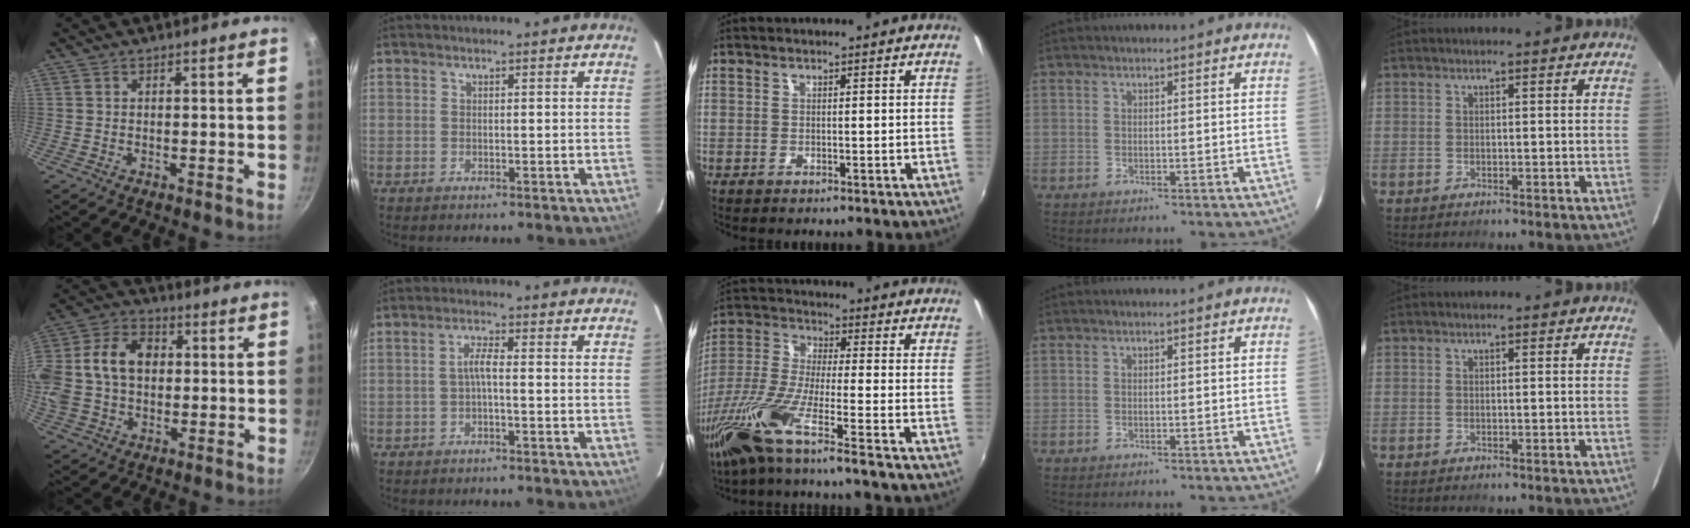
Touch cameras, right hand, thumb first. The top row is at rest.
{"thumb": {"total": 18.2, "force": [1.7, 13.3, 12.3], "torque": [-0.244, 0.034, 0.020]}, "index": {"total": 2.4, "force": [-0.7, 0.2, 2.3], "torque": [-0.047, 0.006, -0.014]}, "middle": {"total": 13.6, "force": [-8.7, 0.5, 10.4], "torque": [-0.221, -0.030, -0.173]}}